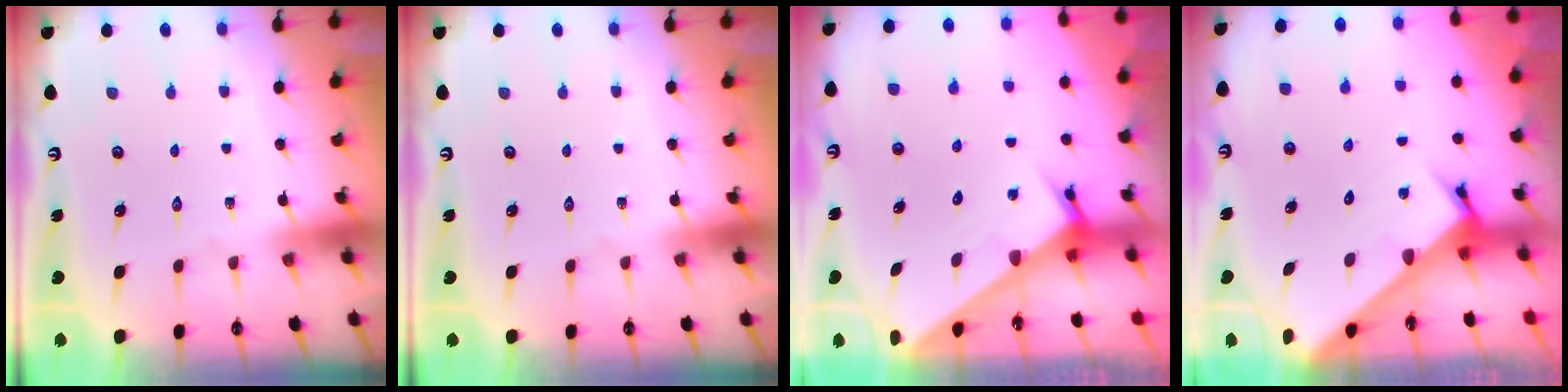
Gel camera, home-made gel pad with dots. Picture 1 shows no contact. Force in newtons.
{"total": 0.0}
{"total": 3.4, "press": 3.4, "slide": 0.0}
{"total": 3.5, "press": 3.5, "slide": 0.2}